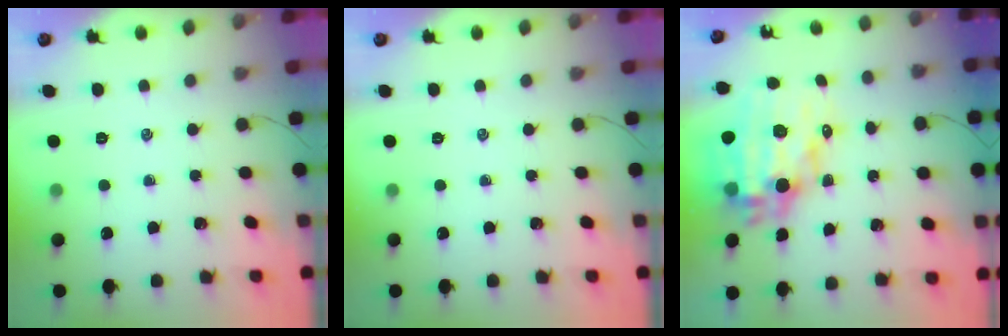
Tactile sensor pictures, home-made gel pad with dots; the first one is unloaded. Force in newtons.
{"total": 0.0}
{"total": 17.7, "press": 17.2, "slide": 4.3}